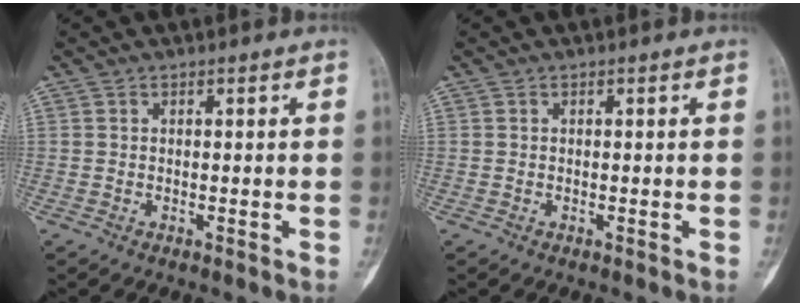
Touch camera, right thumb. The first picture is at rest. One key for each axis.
{"total": 0.0}